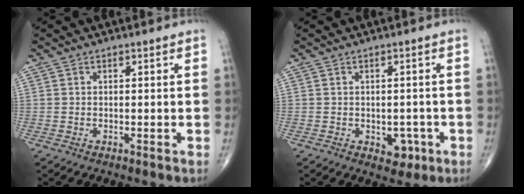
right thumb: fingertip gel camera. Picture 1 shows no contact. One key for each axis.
{"total": 3.7, "fx": -1.3, "fy": 2.7, "fz": 2.3, "tx": -0.003, "ty": 0.005, "tz": -0.012}